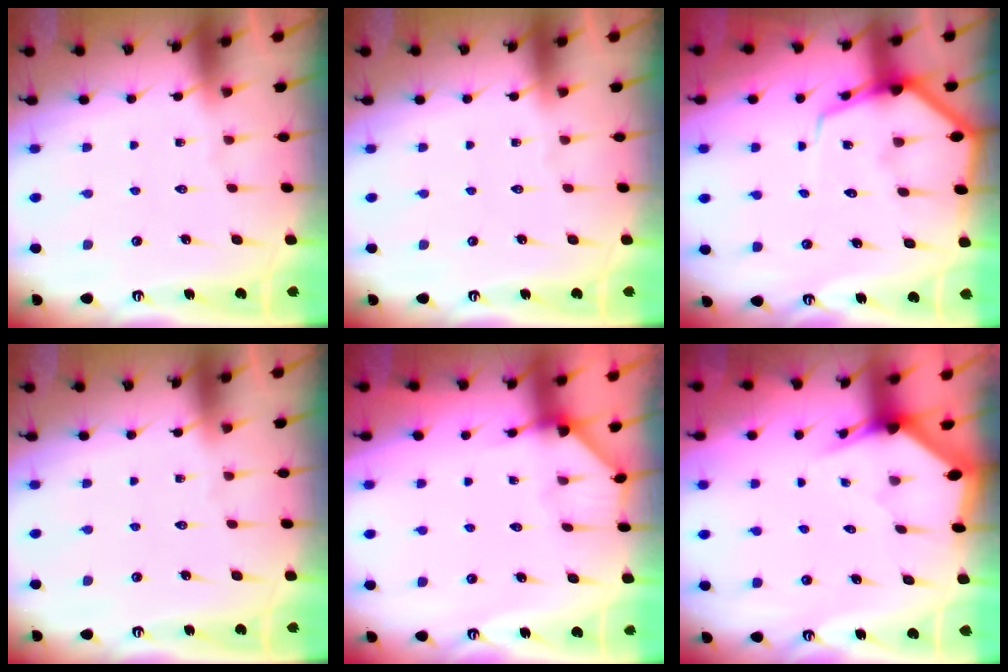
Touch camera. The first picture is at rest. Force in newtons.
{"total": 0.0}
{"total": 7.9, "press": 7.8, "slide": 0.5}
{"total": 0.0}
{"total": 2.5, "press": 2.5, "slide": 0.2}
{"total": 2.8, "press": 2.8, "slide": 0.1}